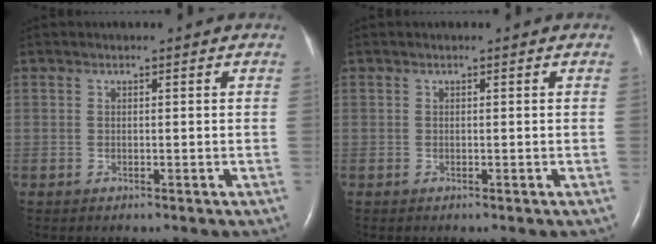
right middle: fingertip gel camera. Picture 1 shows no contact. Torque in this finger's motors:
{"motor_torque": [0.24, -0.19, 0.00, 0.00]}